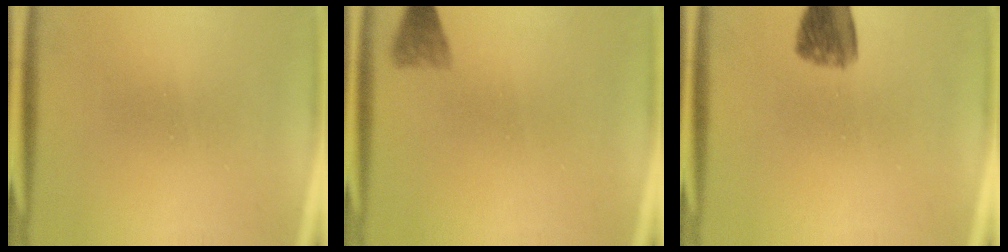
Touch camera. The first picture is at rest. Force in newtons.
{"total": 2.9}
{"total": 7.3}